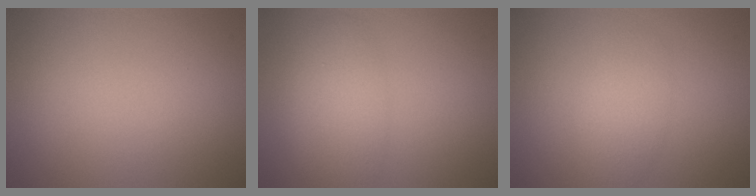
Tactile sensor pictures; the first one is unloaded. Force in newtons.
{"total": 3.9, "press": 3.9, "slide": 0.3}
{"total": 2.2, "press": 2.2, "slide": 0.1}